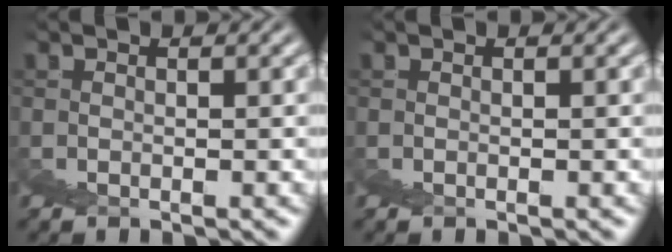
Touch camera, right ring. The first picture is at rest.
{"total": 0.0}